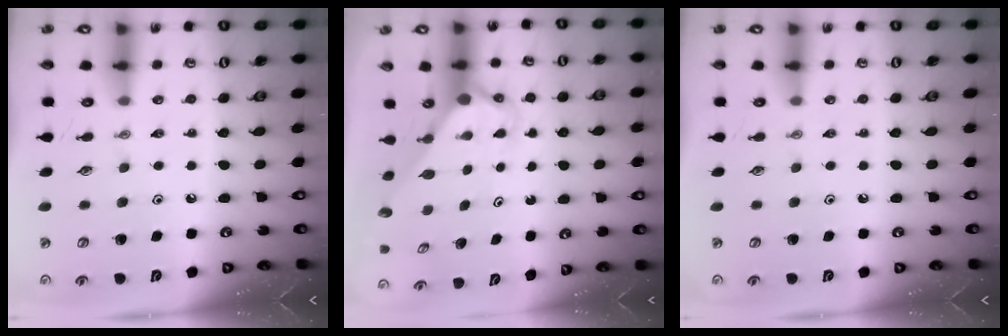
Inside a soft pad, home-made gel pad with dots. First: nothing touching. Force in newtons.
{"total": 2.9, "press": 2.9, "slide": 0.3}
{"total": 0.0}